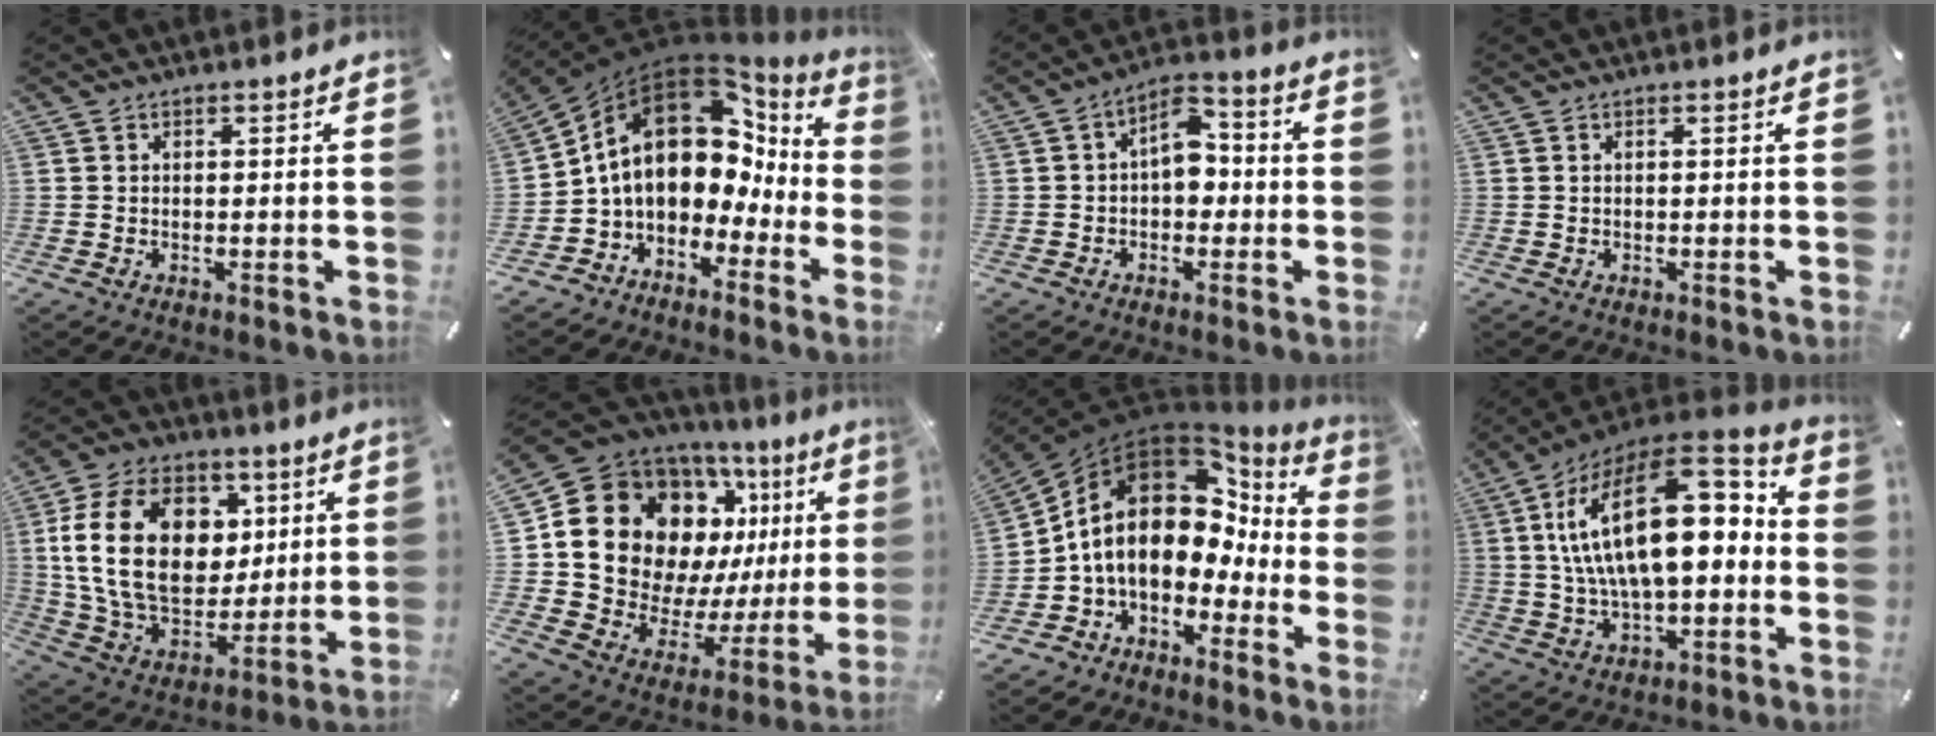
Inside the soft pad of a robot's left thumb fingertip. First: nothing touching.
{"total": 16.6, "force": [3.5, 12.1, 10.9], "torque": [-0.200, -0.024, 0.060]}
{"total": 7.6, "force": [-0.6, 5.1, 5.6], "torque": [-0.080, 0.009, -0.013]}
{"total": 0.0}
{"total": 22.2, "force": [4.9, 16.1, 14.4], "torque": [-0.271, -0.007, 0.088]}
{"total": 19.3, "force": [8.6, 14.8, 9.0], "torque": [-0.138, -0.072, 0.180]}
{"total": 15.1, "force": [1.4, 11.1, 10.1], "torque": [-0.187, -0.018, 0.024]}
{"total": 24.6, "force": [4.3, 13.1, 20.4], "torque": [-0.375, -0.010, 0.073]}